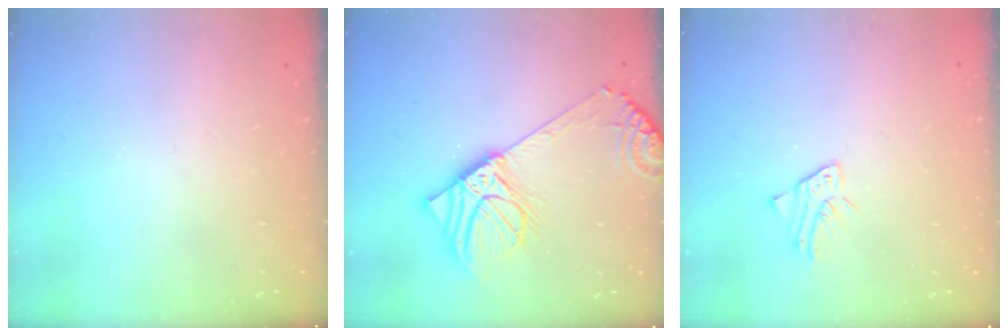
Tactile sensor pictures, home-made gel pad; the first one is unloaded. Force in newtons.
{"total": 15.9, "press": 15.5, "slide": 3.5}
{"total": 1.2, "press": 1.2, "slide": 0.1}